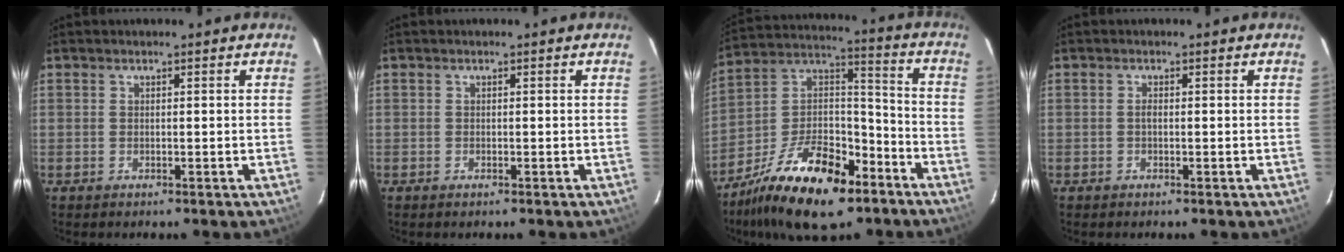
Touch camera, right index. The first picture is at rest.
{"total": 0.0}
{"total": 21.6, "force": [-13.1, 9.3, 14.5], "torque": [-0.284, 0.006, -0.228]}
{"total": 0.7, "force": [-0.1, 0.3, 0.6], "torque": [-0.013, 0.003, -0.003]}